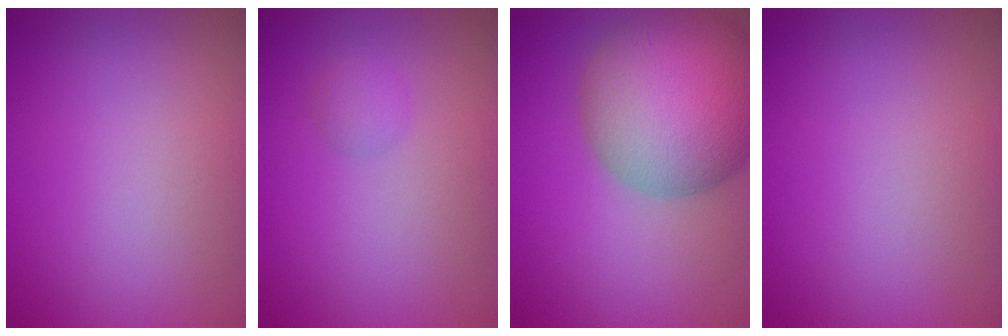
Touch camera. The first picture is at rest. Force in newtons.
{"total": 1.2, "press": 1.2, "slide": 0.0}
{"total": 13.0, "press": 13.0, "slide": 0.5}
{"total": 0.0}